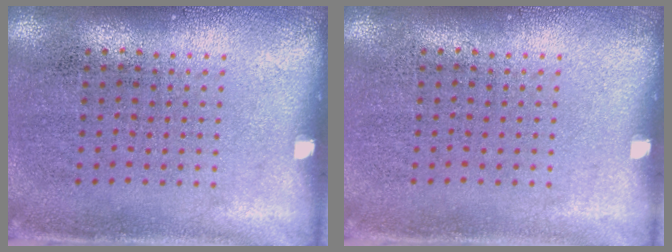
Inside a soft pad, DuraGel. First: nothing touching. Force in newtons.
{"total": 0.0}